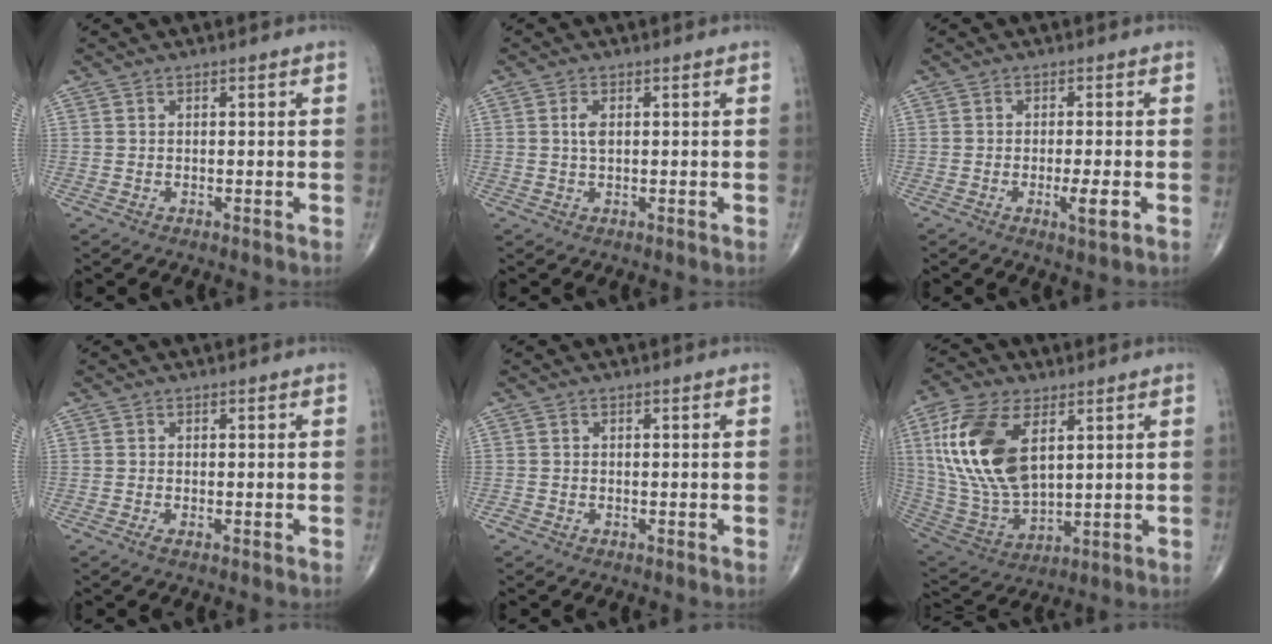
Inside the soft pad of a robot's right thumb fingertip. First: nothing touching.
{"total": 2.1, "force": [0.4, 1.1, 1.8], "torque": [-0.035, 0.000, 0.008]}
{"total": 3.8, "force": [-1.2, 0.6, 3.6], "torque": [-0.062, -0.007, -0.022]}
{"total": 0.7, "force": [-0.4, 0.1, 0.6], "torque": [-0.021, -0.004, -0.012]}
{"total": 0.6, "force": [-0.4, 0.5, 0.2], "torque": [-0.002, 0.001, -0.011]}
{"total": 19.8, "force": [6.0, 10.5, 15.7], "torque": [-0.319, -0.022, 0.119]}